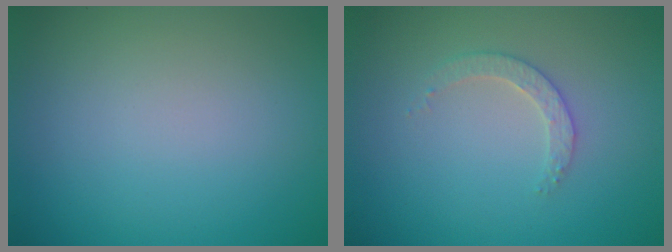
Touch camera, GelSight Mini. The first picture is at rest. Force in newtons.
{"total": 1.9, "press": 1.8, "slide": 0.6}